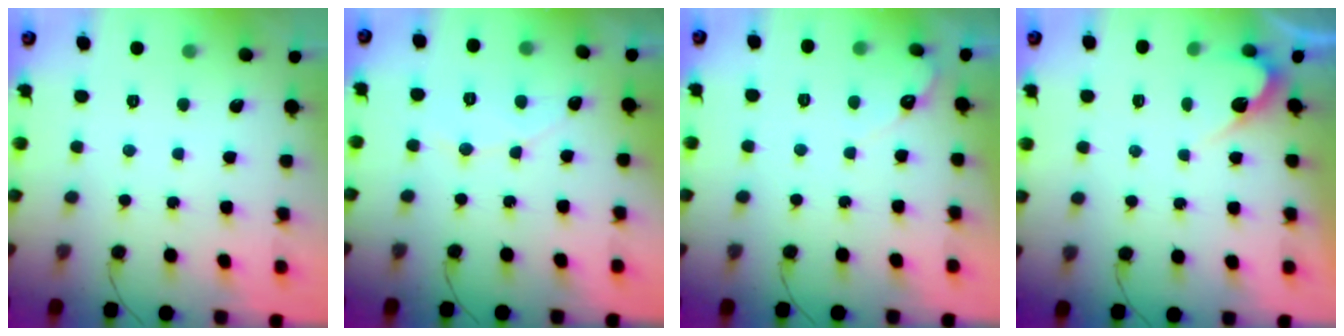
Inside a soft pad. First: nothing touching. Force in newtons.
{"total": 5.4, "press": 5.4, "slide": 0.4}
{"total": 3.5, "press": 3.5, "slide": 0.3}
{"total": 4.2, "press": 4.2, "slide": 0.3}